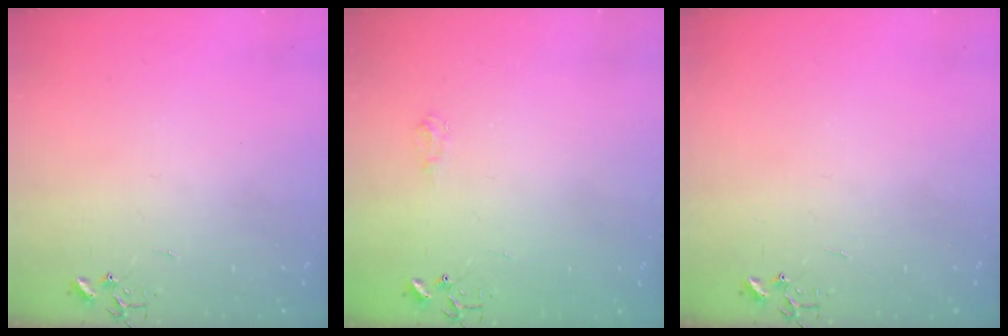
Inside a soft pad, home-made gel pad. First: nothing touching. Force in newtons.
{"total": 5.2, "press": 5.1, "slide": 0.6}
{"total": 0.0}